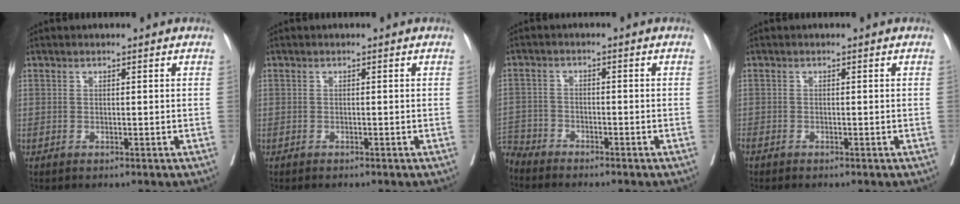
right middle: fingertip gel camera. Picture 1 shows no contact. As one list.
[{"total": 0.5, "force": [-0.5, 0.1, 0.1], "torque": [-0.007, -0.001, -0.010]}, {"total": 5.0, "force": [-4.9, 0.9, -0.3], "torque": [0.012, -0.008, -0.096]}, {"total": 1.8, "force": [-1.6, 0.3, 0.8], "torque": [-0.022, -0.001, -0.031]}]